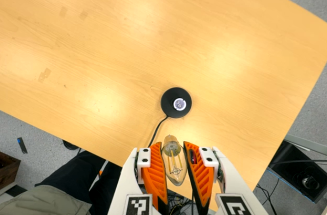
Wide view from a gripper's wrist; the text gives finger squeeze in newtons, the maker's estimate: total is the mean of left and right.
{"total": 18.7, "left": 20.4, "right": 17.1}